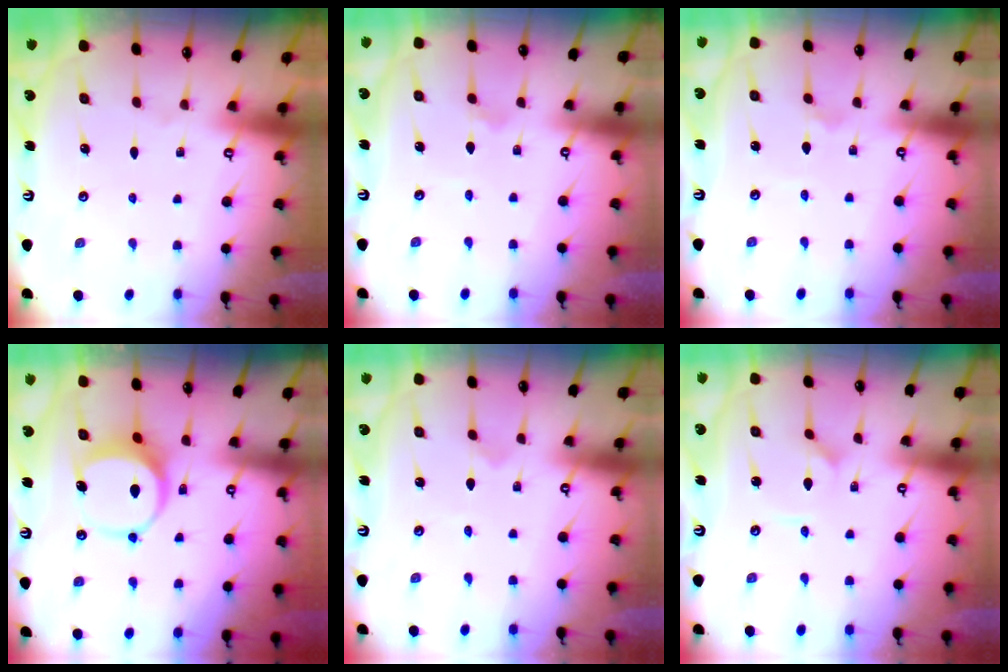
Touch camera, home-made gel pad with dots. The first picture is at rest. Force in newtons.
{"total": 0.8, "press": 0.8, "slide": 0.1}
{"total": 1.0, "press": 0.9, "slide": 0.4}
{"total": 7.7, "press": 7.6, "slide": 0.8}
{"total": 0.0}
{"total": 1.7, "press": 1.6, "slide": 0.3}